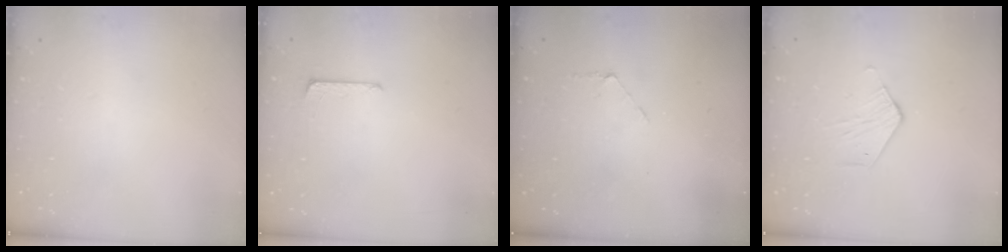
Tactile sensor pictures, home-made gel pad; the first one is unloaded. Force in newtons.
{"total": 5.0, "press": 5.0, "slide": 0.4}
{"total": 3.7, "press": 3.7, "slide": 0.3}
{"total": 2.5, "press": 2.5, "slide": 0.2}